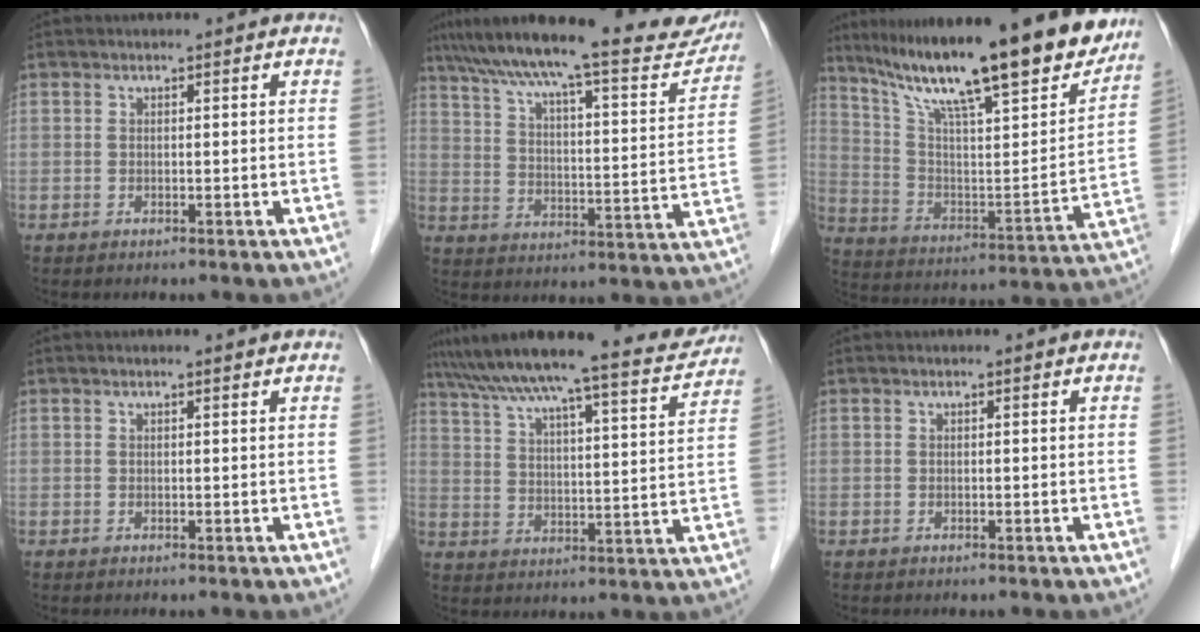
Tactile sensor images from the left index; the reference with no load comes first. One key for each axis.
{"total": 25.7, "fx": 21.9, "fy": 3.9, "fz": 12.7, "tx": -0.203, "ty": -0.017, "tz": 0.294}
{"total": 24.3, "fx": 19.7, "fy": 2.8, "fz": 13.9, "tx": -0.235, "ty": -0.027, "tz": 0.301}
{"total": 0.8, "fx": 0.7, "fy": 0.0, "fz": 0.4, "tx": -0.012, "ty": 0.005, "tz": 0.008}
{"total": 18.0, "fx": 16.2, "fy": 0.6, "fz": 7.7, "tx": -0.122, "ty": -0.020, "tz": 0.226}
{"total": 0.0}